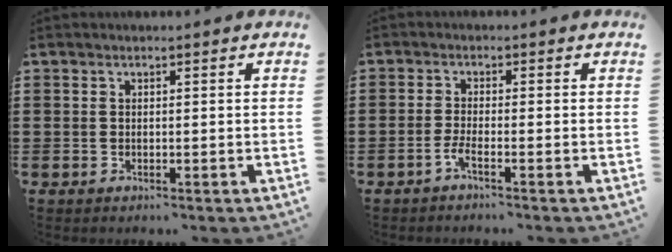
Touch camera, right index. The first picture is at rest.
{"total": 2.2, "force": [-1.5, -0.1, 1.7], "torque": [-0.038, -0.008, -0.030]}